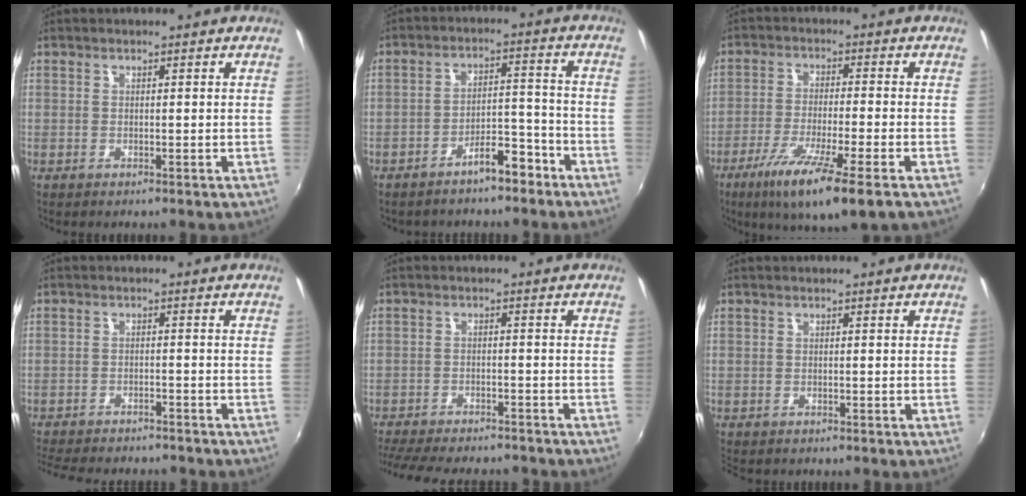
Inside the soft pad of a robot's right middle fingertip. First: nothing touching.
{"total": 6.7, "force": [-5.0, 2.8, 3.3], "torque": [-0.056, 0.029, -0.061]}
{"total": 12.2, "force": [-7.0, 0.9, 10.0], "torque": [-0.201, -0.037, -0.125]}
{"total": 12.7, "force": [-11.2, 3.5, 4.8], "torque": [-0.119, -0.014, -0.167]}
{"total": 15.3, "force": [-13.2, 4.2, 6.4], "torque": [-0.146, -0.019, -0.195]}
{"total": 1.5, "force": [-1.3, 0.5, 0.4], "torque": [-0.011, -0.007, -0.018]}